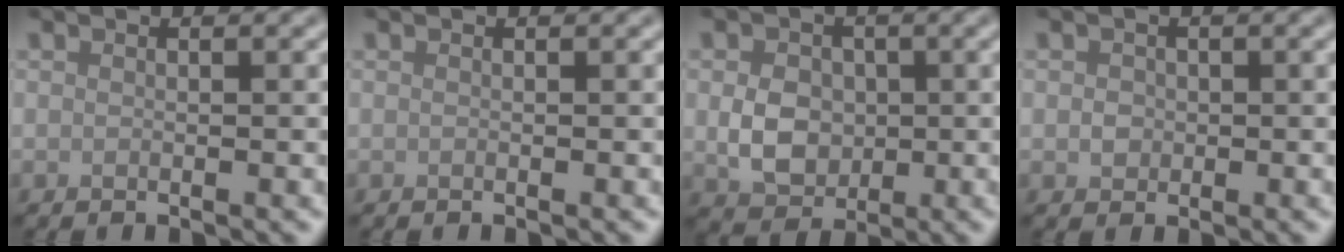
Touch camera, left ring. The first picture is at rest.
{"total": 0.0}
{"total": 4.2, "force": [-0.2, 3.3, 2.5], "torque": [-0.044, -0.002, -0.005]}
{"total": 1.1, "force": [0.0, 1.1, 0.4], "torque": [-0.001, -0.004, -0.002]}